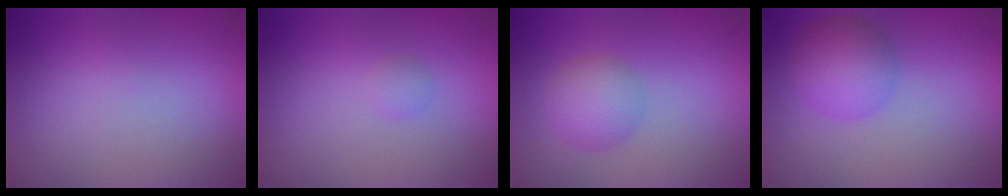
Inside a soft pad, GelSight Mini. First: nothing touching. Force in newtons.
{"total": 0.7, "press": 0.7, "slide": 0.0}
{"total": 2.9, "press": 2.9, "slide": 0.1}
{"total": 3.9, "press": 3.9, "slide": 0.1}